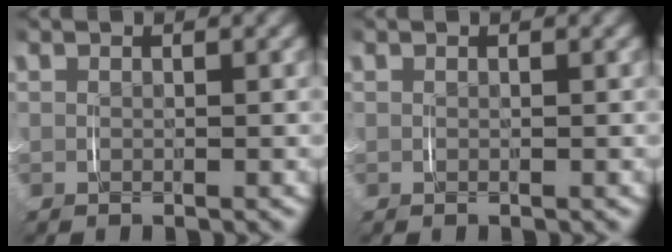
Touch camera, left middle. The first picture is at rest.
{"total": 0.0}